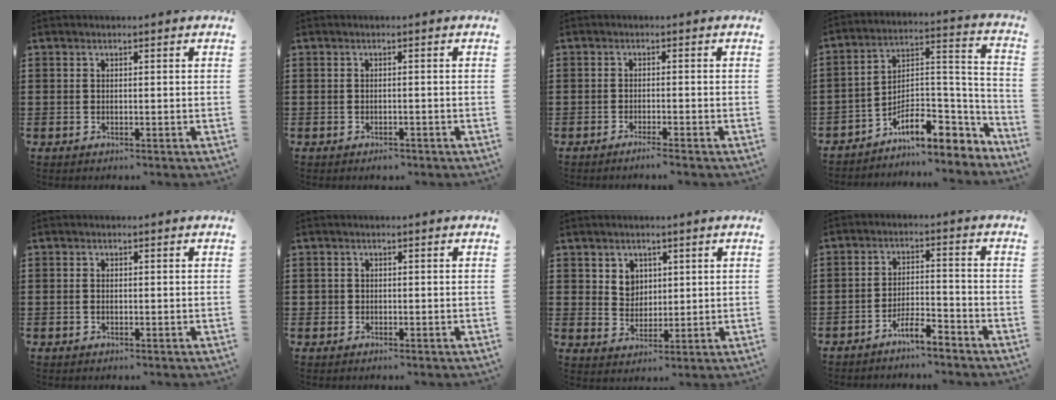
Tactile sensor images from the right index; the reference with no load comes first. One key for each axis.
{"total": 0.8, "fx": -0.7, "fy": 0.3, "fz": 0.1, "tx": -0.006, "ty": 0.000, "tz": -0.016}
{"total": 1.5, "fx": -1.3, "fy": -0.3, "fz": 0.7, "tx": -0.011, "ty": -0.003, "tz": -0.024}
{"total": 8.5, "fx": -5.8, "fy": 3.9, "fz": 4.7, "tx": -0.080, "ty": 0.002, "tz": -0.107}
{"total": 0.7, "fx": -0.1, "fy": 0.3, "fz": 0.7, "tx": -0.017, "ty": -0.001, "tz": -0.001}
{"total": 0.7, "fx": -0.2, "fy": 0.7, "fz": 0.0, "tx": -0.002, "ty": 0.004, "tz": -0.006}
{"total": 3.8, "fx": 1.9, "fy": 3.2, "fz": 1.0, "tx": -0.025, "ty": 0.007, "tz": 0.034}
{"total": 4.5, "fx": -3.9, "fy": 0.5, "fz": 2.2, "tx": -0.048, "ty": 0.006, "tz": -0.078}